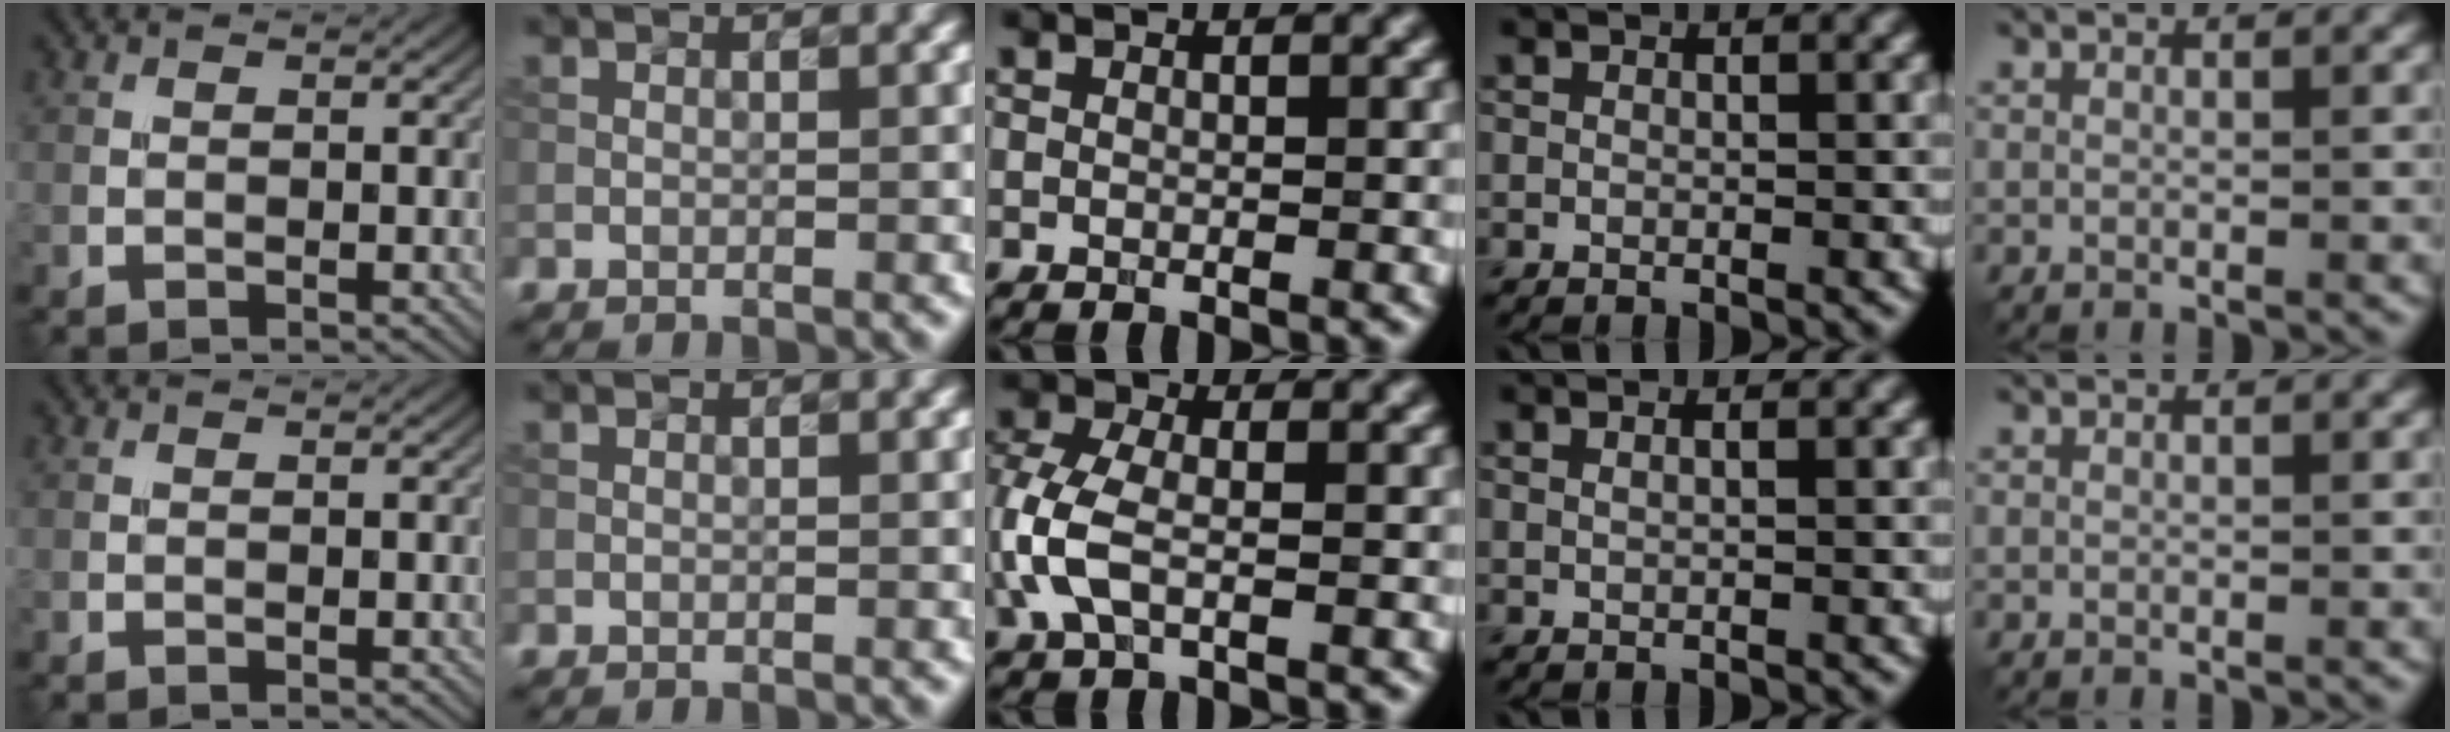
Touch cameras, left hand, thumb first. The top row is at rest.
{"middle": {"total": 4.2, "force": [-1.0, 2.2, 3.5], "torque": [-0.098, 0.003, -0.019]}, "ring": {"total": 1.2, "force": [0.5, 0.6, 0.8], "torque": [-0.002, -0.006, -0.004]}}